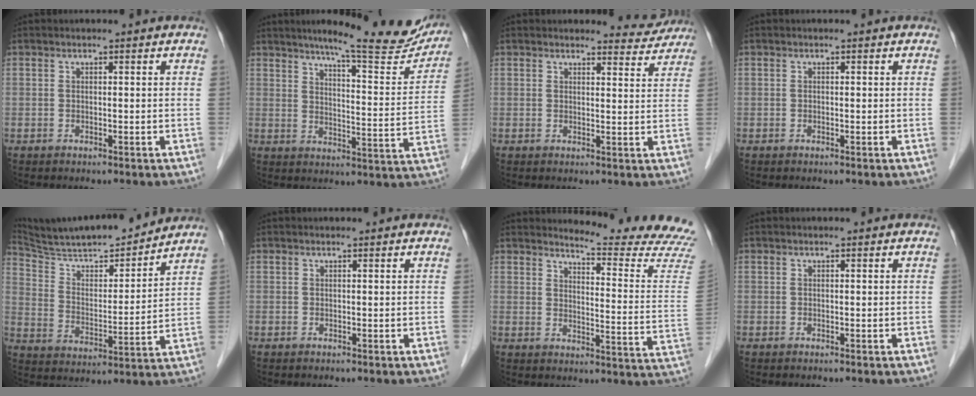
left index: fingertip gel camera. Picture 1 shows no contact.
{"total": 19.4, "force": [16.8, 2.3, 9.4], "torque": [-0.111, -0.041, 0.206]}
{"total": 4.2, "force": [4.1, 0.9, -0.5], "torque": [0.012, -0.021, 0.037]}
{"total": 0.0}
{"total": 18.1, "force": [16.6, 1.8, 7.1], "torque": [-0.119, -0.001, 0.274]}
{"total": 0.6, "force": [0.5, 0.2, 0.0], "torque": [-0.001, 0.005, 0.009]}
{"total": 17.0, "force": [16.6, -1.3, 3.1], "torque": [-0.035, -0.151, 0.179]}
{"total": 0.0}